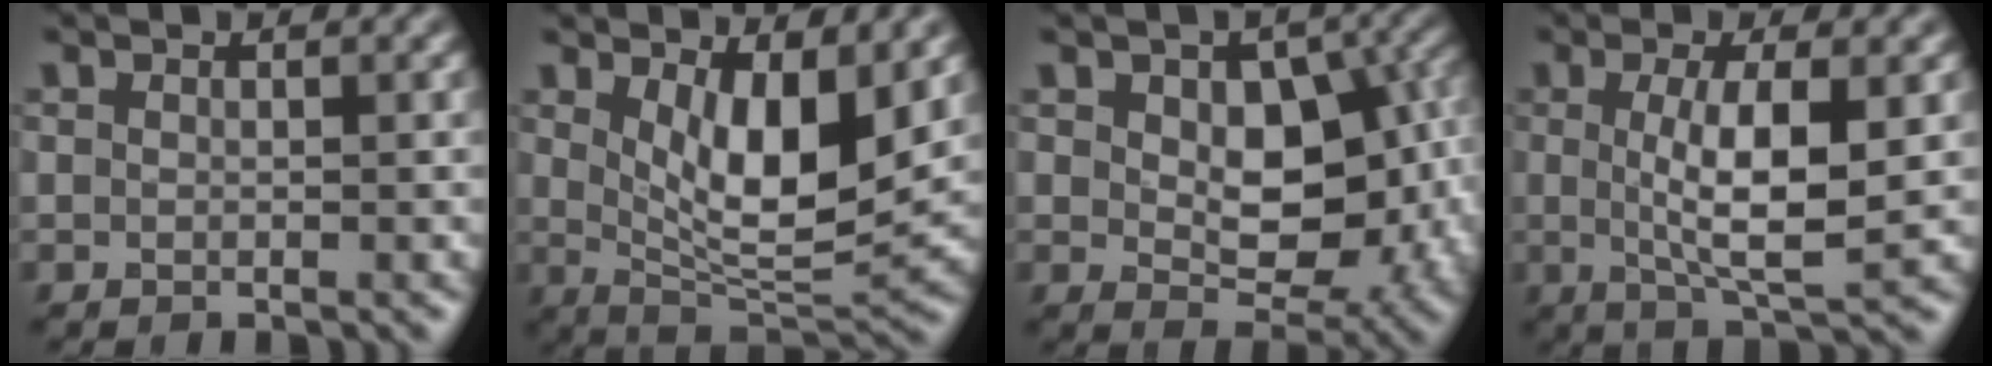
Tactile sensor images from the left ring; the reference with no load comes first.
{"total": 7.3, "force": [2.1, 2.8, 6.4], "torque": [-0.111, -0.024, 0.043]}
{"total": 9.1, "force": [0.5, 5.9, 6.9], "torque": [-0.105, -0.011, 0.017]}
{"total": 5.8, "force": [0.3, 1.4, 5.7], "torque": [-0.103, -0.007, 0.009]}